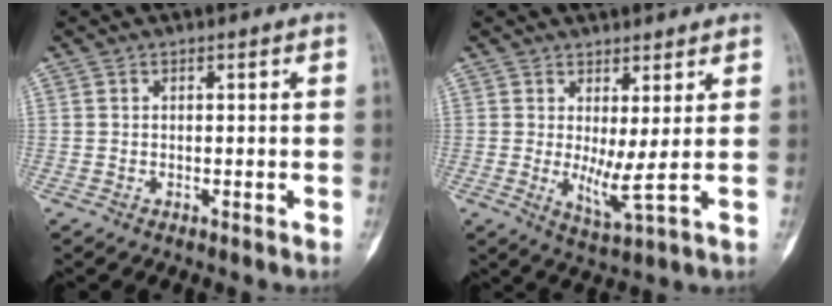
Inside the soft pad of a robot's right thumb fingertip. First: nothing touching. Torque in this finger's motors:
{"motor_torque": [-0.41, 0.02, 0.66, 0.29, 0.08]}